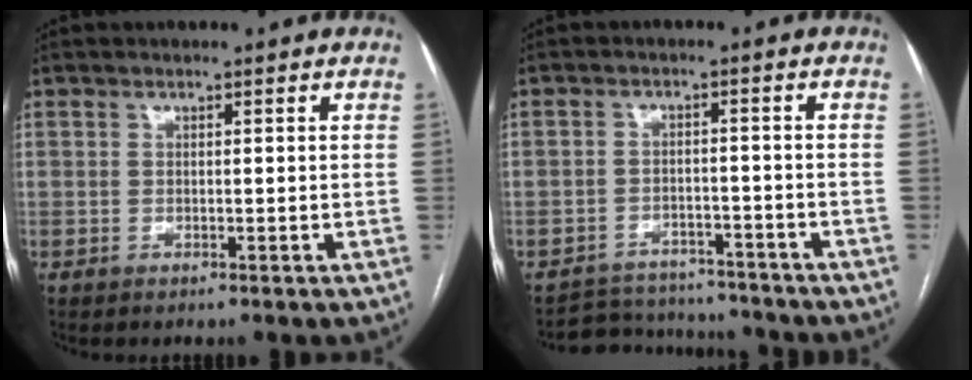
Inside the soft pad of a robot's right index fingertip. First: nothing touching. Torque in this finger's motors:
{"motor_torque": [-1.43, -0.43, -1.06, -0.21]}